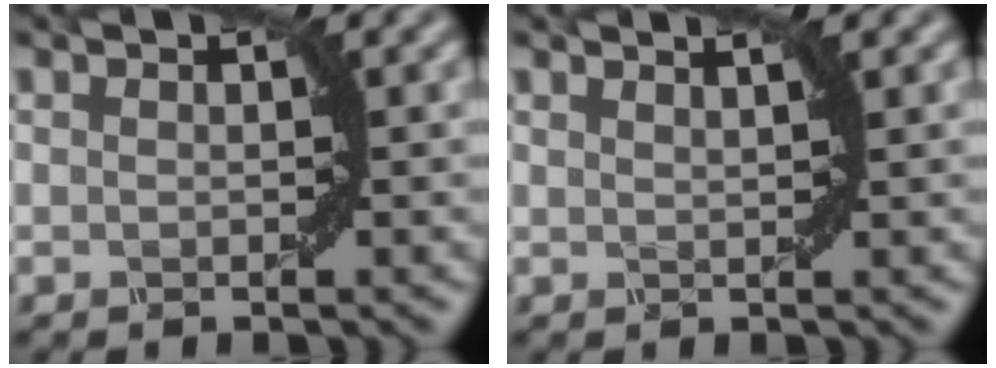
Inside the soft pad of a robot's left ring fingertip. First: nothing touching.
{"total": 2.3, "force": [1.6, 0.9, 1.4], "torque": [0.004, 0.008, -0.003]}